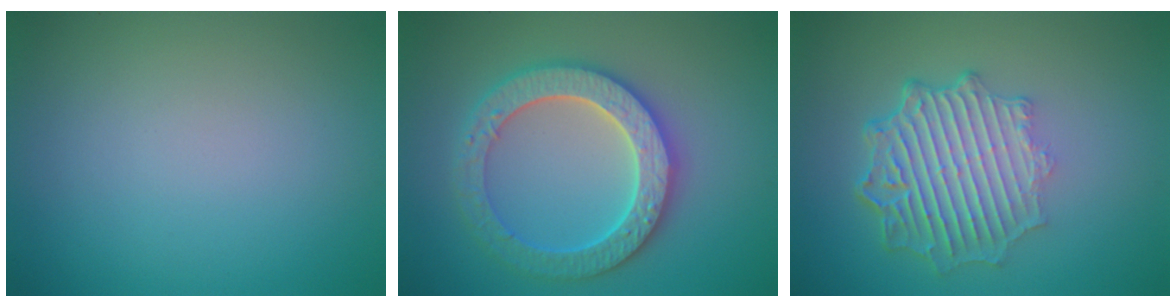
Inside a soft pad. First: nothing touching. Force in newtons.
{"total": 6.1, "press": 6.0, "slide": 1.3}
{"total": 6.4, "press": 4.7, "slide": 4.3}